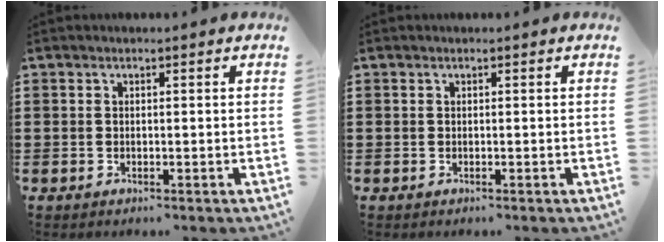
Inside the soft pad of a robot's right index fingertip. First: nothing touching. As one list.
[{"total": 0.0}]